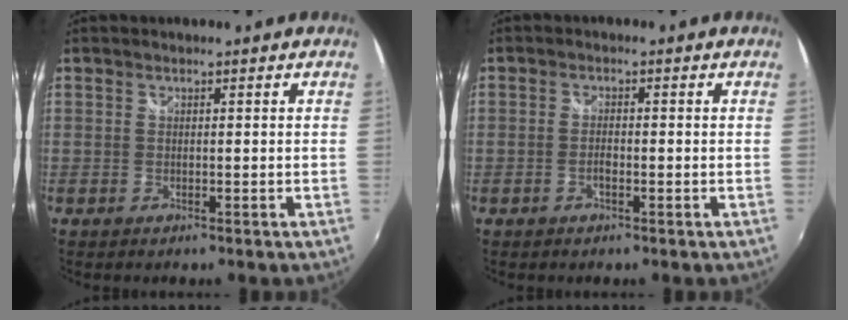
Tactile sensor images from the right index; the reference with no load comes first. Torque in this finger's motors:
{"motor_torque": [-0.34, 0.21, -0.02, 0.00]}